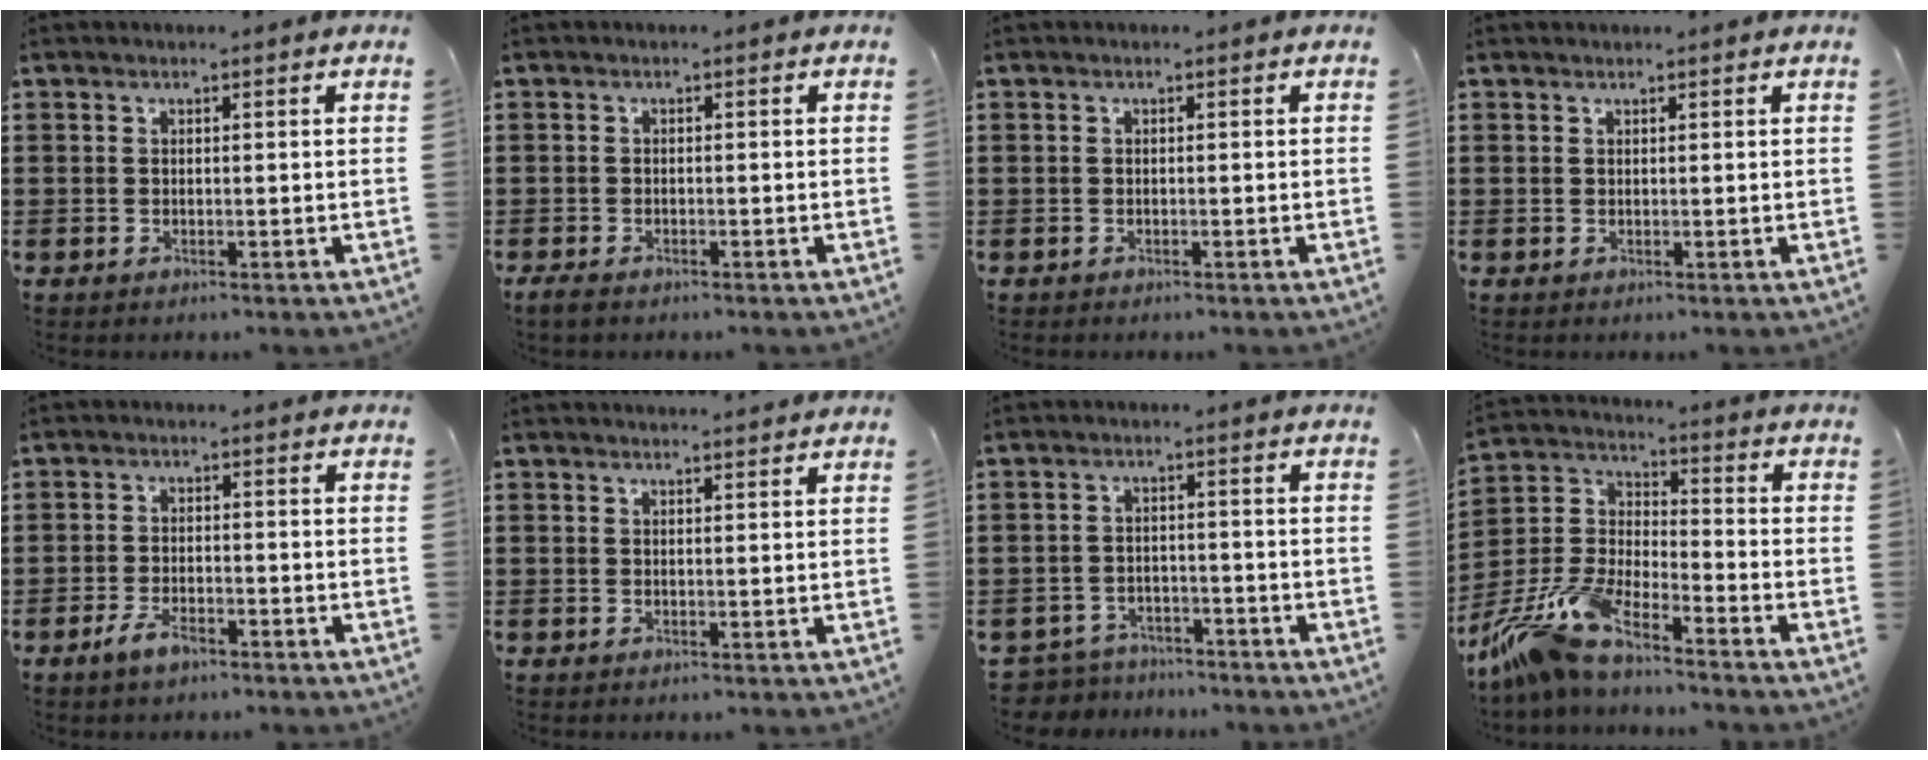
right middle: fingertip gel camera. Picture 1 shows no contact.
{"total": 1.5, "force": [-1.2, 0.7, 0.5], "torque": [-0.022, -0.001, -0.027]}
{"total": 0.7, "force": [-0.6, 0.2, 0.0], "torque": [-0.002, 0.002, -0.013]}
{"total": 0.0}
{"total": 3.6, "force": [-2.4, 1.4, 2.3], "torque": [-0.053, 0.001, -0.049]}
{"total": 1.2, "force": [1.2, -0.1, 0.1], "torque": [0.001, -0.003, 0.021]}
{"total": 4.1, "force": [-4.0, 0.7, -0.3], "torque": [-0.020, -0.005, -0.091]}
{"total": 11.0, "force": [-9.5, 1.8, 5.2], "torque": [-0.129, 0.008, -0.195]}